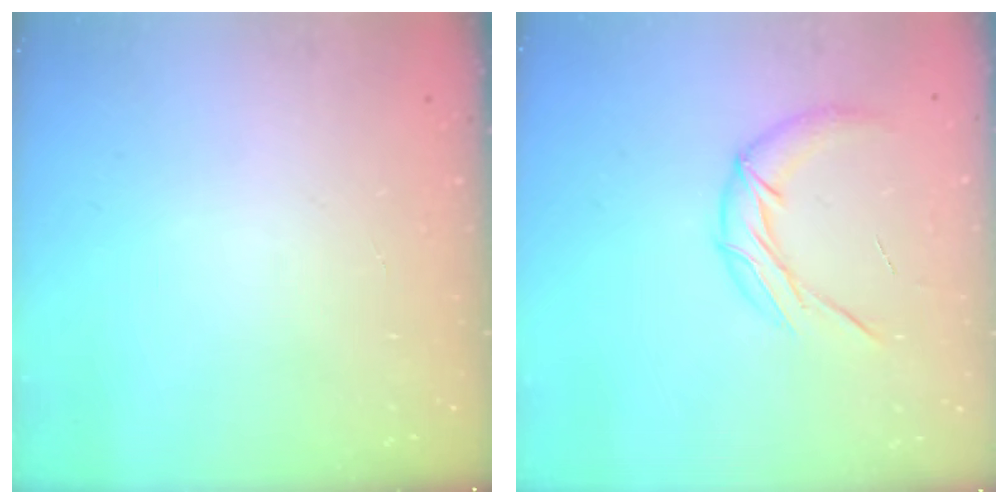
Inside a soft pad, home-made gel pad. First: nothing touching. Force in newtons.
{"total": 11.7, "press": 11.7, "slide": 1.3}